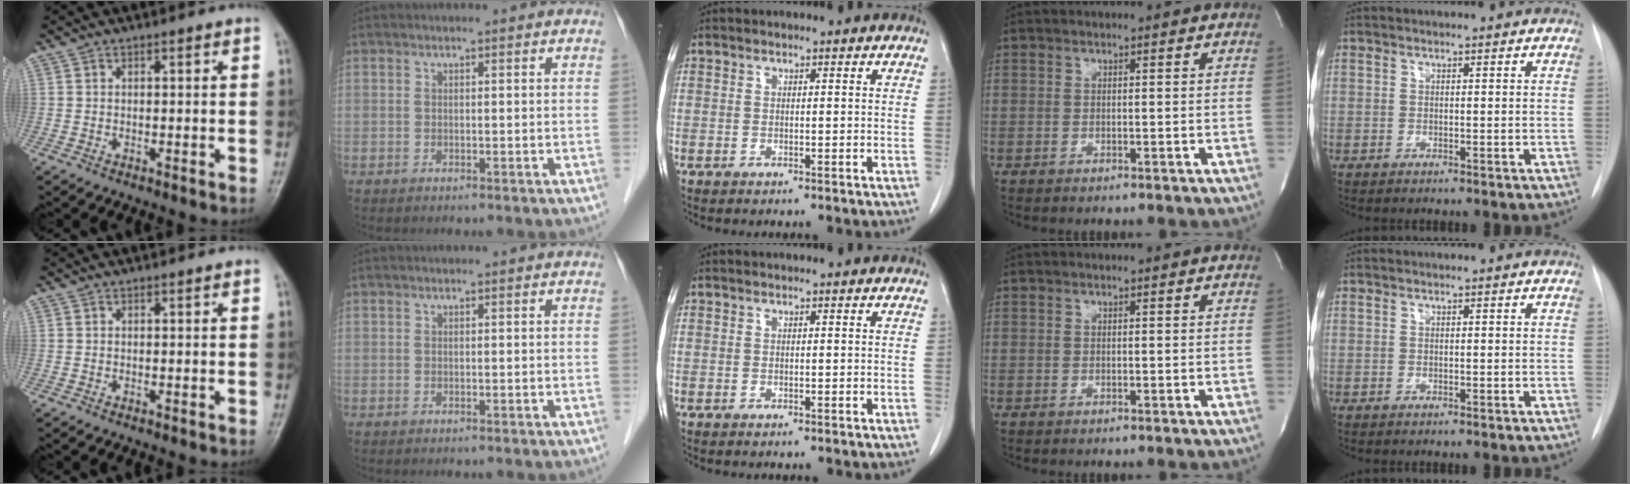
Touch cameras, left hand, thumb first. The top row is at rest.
{}